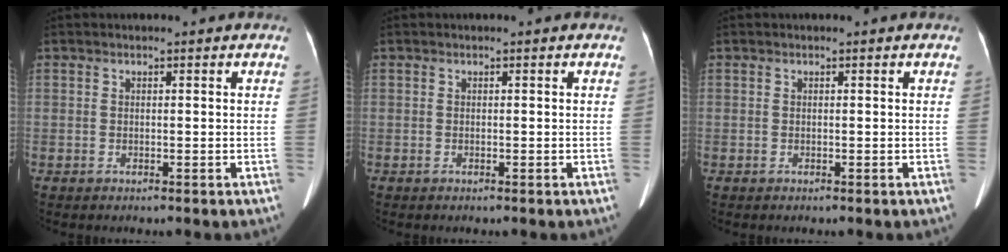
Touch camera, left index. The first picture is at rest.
{"total": 0.0}
{"total": 0.0}